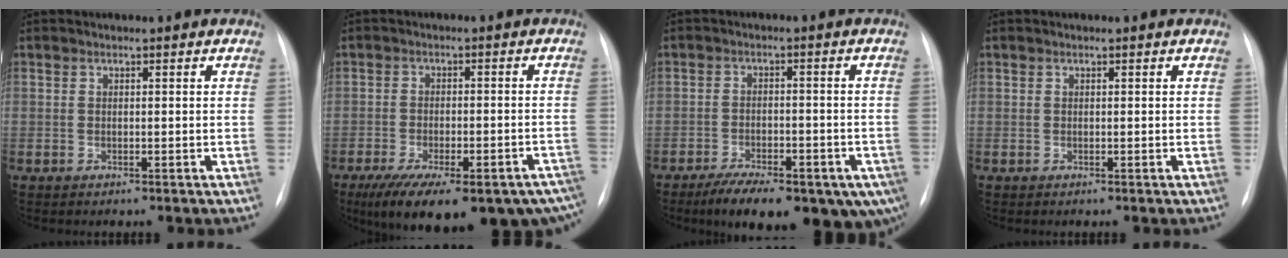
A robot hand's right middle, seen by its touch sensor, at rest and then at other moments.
{"total": 23.4, "force": [-16.8, 7.9, 14.2], "torque": [-0.173, -0.014, -0.213]}
{"total": 18.2, "force": [-11.6, 7.4, 11.9], "torque": [-0.133, 0.000, -0.157]}
{"total": 0.0}